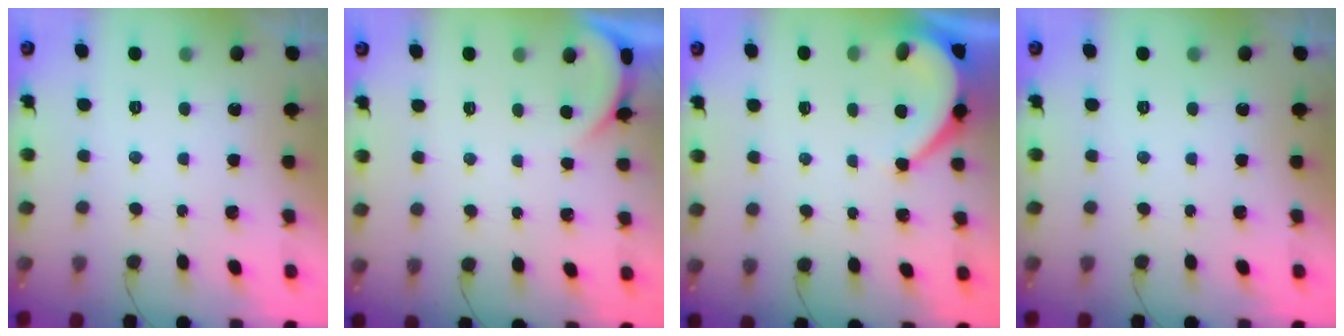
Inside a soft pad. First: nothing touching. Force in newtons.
{"total": 0.8, "press": 0.7, "slide": 0.2}
{"total": 6.3, "press": 6.3, "slide": 0.2}
{"total": 0.0}